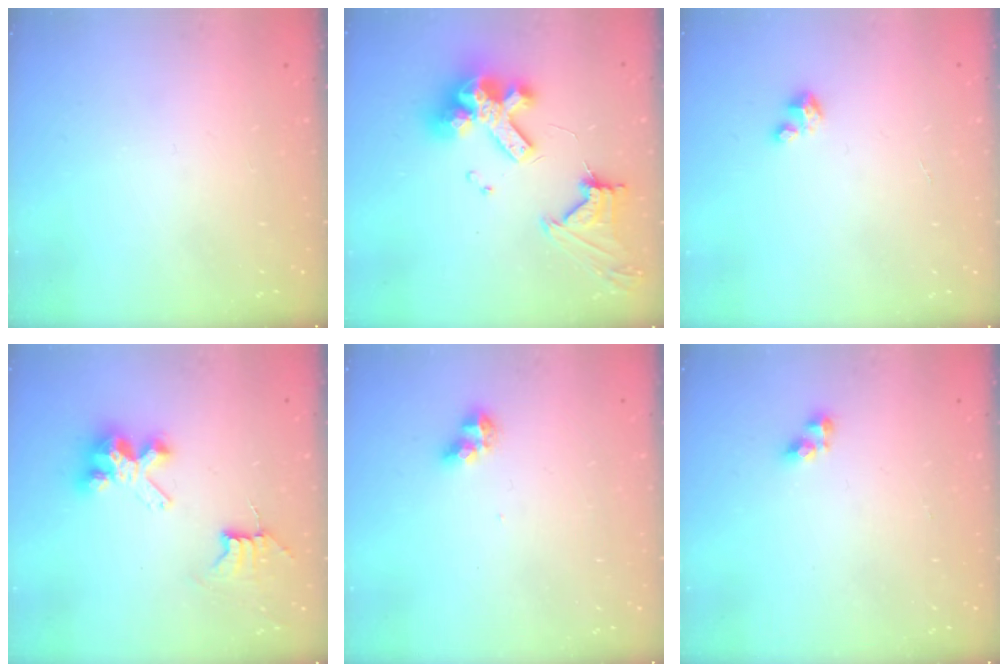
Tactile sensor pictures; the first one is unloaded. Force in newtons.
{"total": 17.9, "press": 17.8, "slide": 1.9}
{"total": 1.7, "press": 1.6, "slide": 0.1}
{"total": 7.9, "press": 7.9, "slide": 0.4}
{"total": 5.0, "press": 5.0, "slide": 0.3}
{"total": 4.2, "press": 4.2, "slide": 0.4}